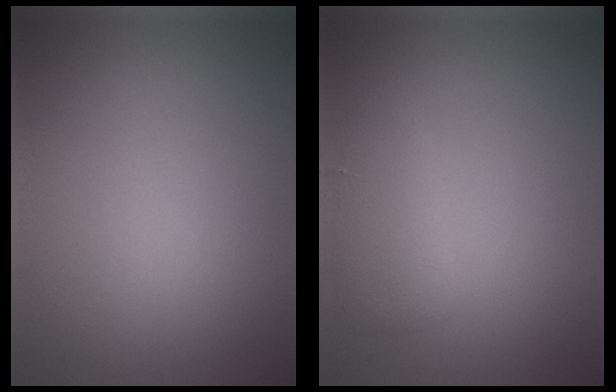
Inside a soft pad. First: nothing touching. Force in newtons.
{"total": 2.6, "press": 2.6, "slide": 0.1}